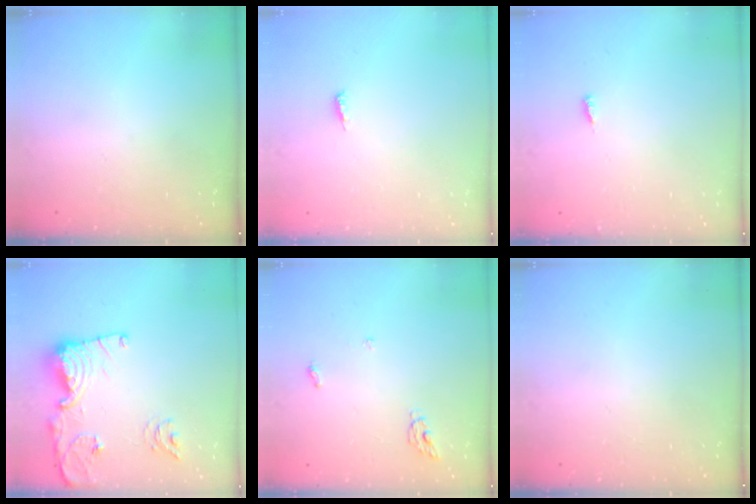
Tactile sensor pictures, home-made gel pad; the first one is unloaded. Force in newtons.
{"total": 3.9, "press": 3.9, "slide": 0.4}
{"total": 2.6, "press": 2.6, "slide": 0.3}
{"total": 14.6, "press": 14.6, "slide": 1.0}
{"total": 5.0, "press": 5.0, "slide": 0.3}
{"total": 0.0}